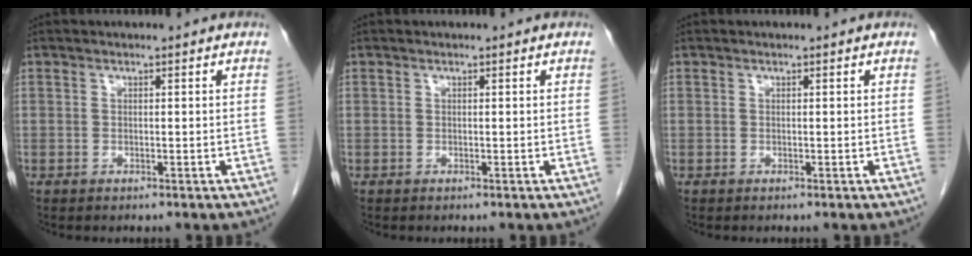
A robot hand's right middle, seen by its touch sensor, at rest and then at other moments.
{"total": 0.0}
{"total": 0.0}